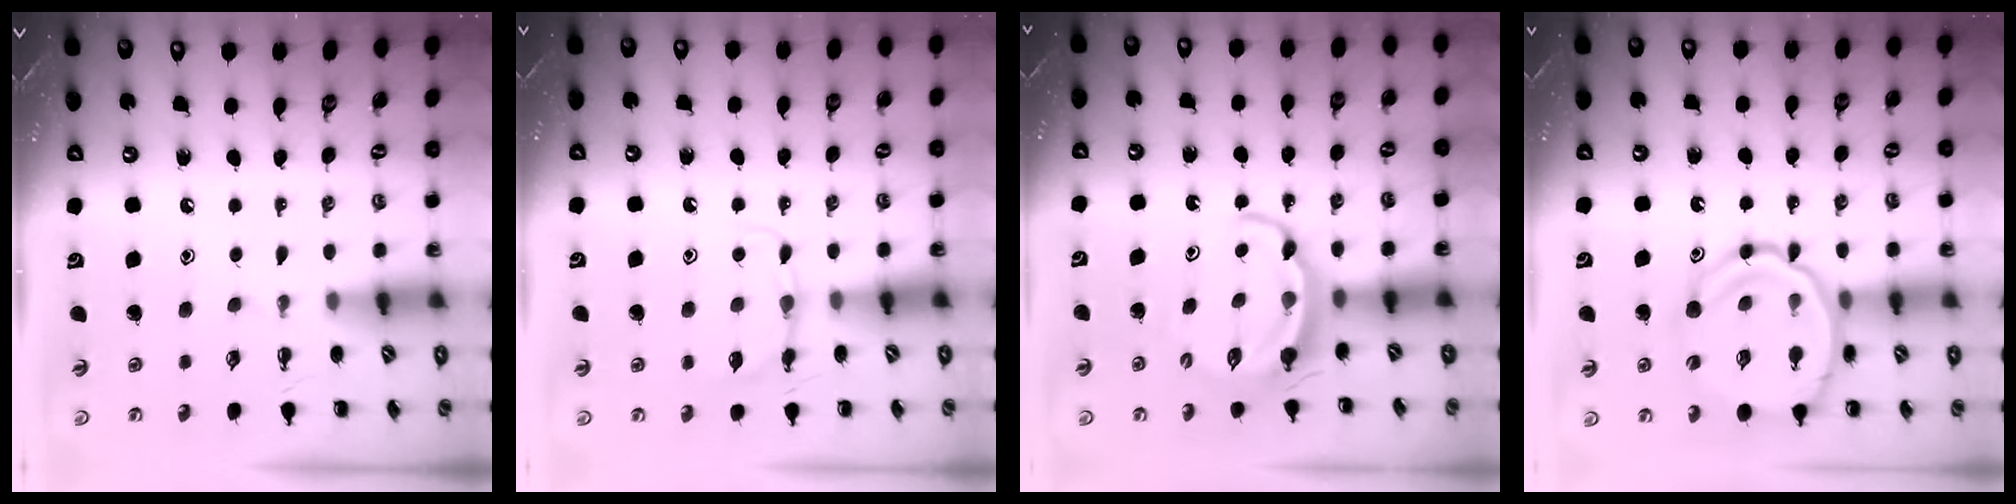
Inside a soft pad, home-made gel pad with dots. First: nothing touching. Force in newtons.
{"total": 6.2, "press": 6.1, "slide": 1.5}
{"total": 5.8, "press": 5.8, "slide": 0.3}
{"total": 16.0, "press": 15.7, "slide": 3.2}